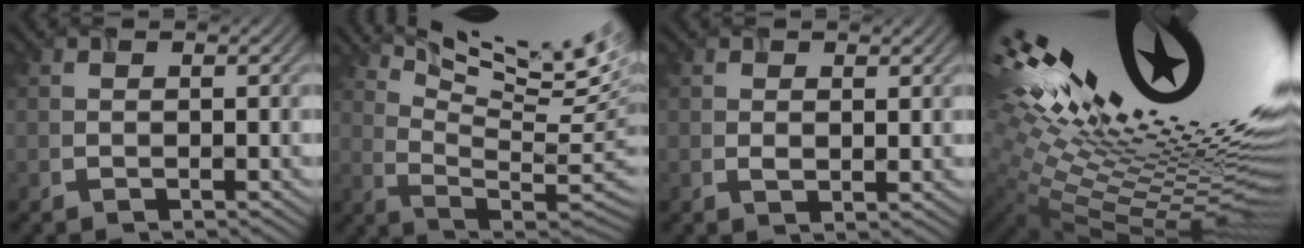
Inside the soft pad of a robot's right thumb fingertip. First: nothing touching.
{"total": 13.7, "force": [7.9, 2.8, 10.8], "torque": [-0.175, -0.010, 0.125]}
{"total": 1.9, "force": [1.3, 0.7, 1.2], "torque": [-0.022, 0.000, 0.027]}
{"total": 22.1, "force": [9.0, 6.8, 19.0], "torque": [-0.315, 0.038, 0.165]}